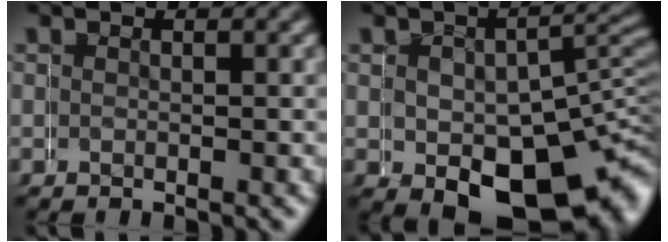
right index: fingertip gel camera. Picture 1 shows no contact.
{"total": 10.0, "force": [-3.5, 5.9, 7.3], "torque": [-0.103, -0.048, -0.020]}